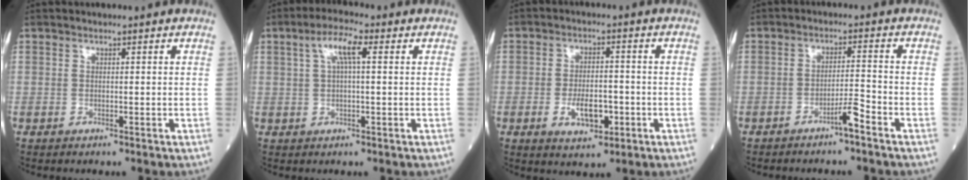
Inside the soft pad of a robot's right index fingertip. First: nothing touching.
{"total": 4.8, "force": [1.5, 0.8, 4.5], "torque": [-0.092, 0.018, 0.032]}
{"total": 6.0, "force": [-2.0, 2.7, 5.0], "torque": [-0.091, -0.002, -0.025]}
{"total": 3.2, "force": [-2.3, -0.4, 2.2], "torque": [-0.036, 0.000, -0.040]}